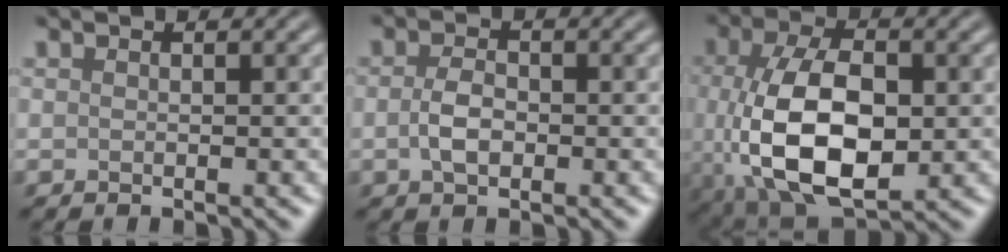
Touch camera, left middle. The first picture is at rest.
{"total": 2.3, "force": [-0.4, 1.4, 1.8], "torque": [-0.039, 0.002, -0.011]}
{"total": 11.0, "force": [-1.2, 6.2, 9.0], "torque": [-0.189, -0.012, -0.016]}